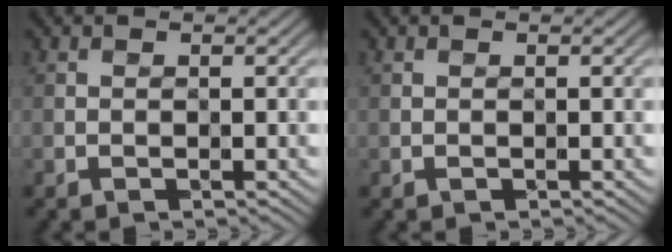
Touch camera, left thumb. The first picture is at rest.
{"total": 0.0}